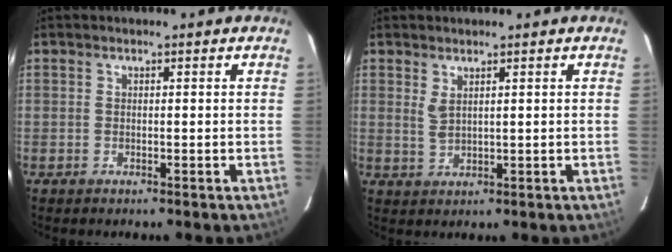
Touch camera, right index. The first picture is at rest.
{"total": 2.0, "force": [1.0, 0.5, 1.7], "torque": [-0.040, -0.005, 0.027]}